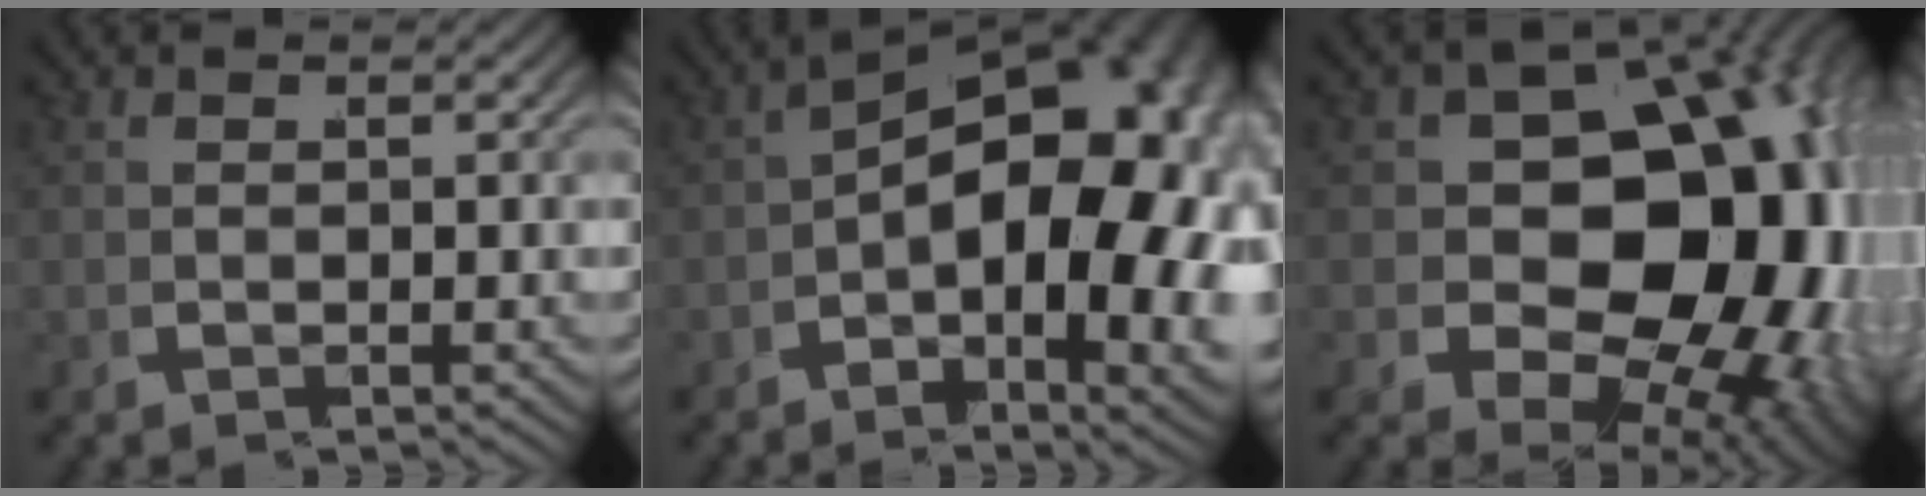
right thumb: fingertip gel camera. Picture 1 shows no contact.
{"total": 20.0, "force": [-0.6, 12.5, 15.5], "torque": [-0.201, -0.022, -0.010]}
{"total": 25.0, "force": [-0.3, 17.0, 18.4], "torque": [-0.285, -0.066, 0.021]}